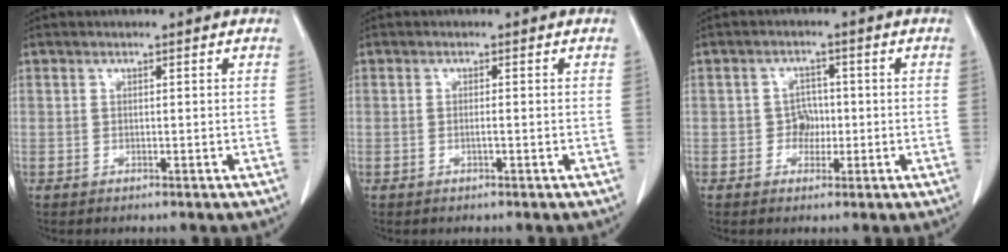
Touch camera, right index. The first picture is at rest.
{"total": 0.8, "force": [-0.3, 0.0, 0.8], "torque": [-0.016, 0.001, -0.005]}
{"total": 2.8, "force": [-0.6, 2.5, 1.2], "torque": [-0.008, 0.009, -0.009]}